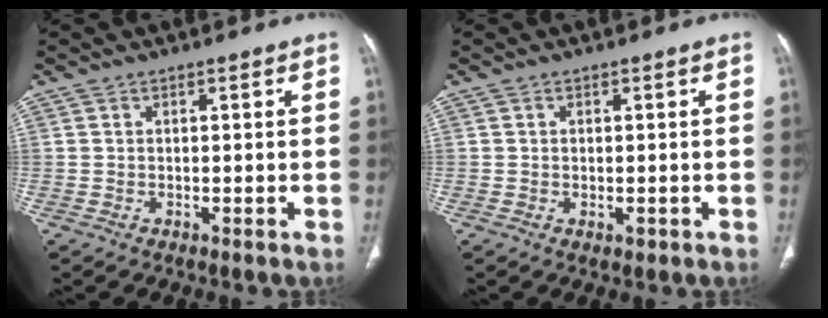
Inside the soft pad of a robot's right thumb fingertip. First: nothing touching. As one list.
[{"total": 1.3, "force": [-0.3, 0.9, 1.0], "torque": [-0.013, -0.003, 0.000]}]